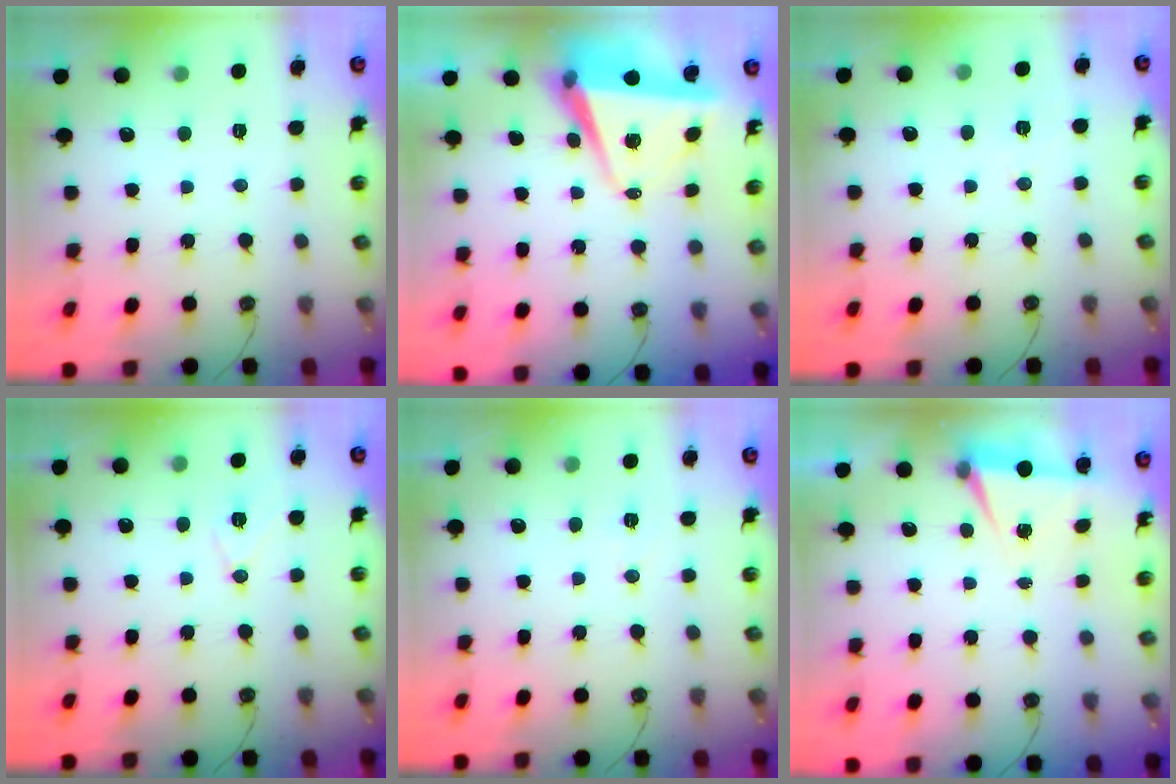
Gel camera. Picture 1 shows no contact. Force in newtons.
{"total": 7.2, "press": 5.6, "slide": 4.5}
{"total": 6.1, "press": 4.1, "slide": 4.5}
{"total": 7.4, "press": 6.4, "slide": 3.7}
{"total": 5.6, "press": 3.4, "slide": 4.4}
{"total": 4.9, "press": 2.0, "slide": 4.5}